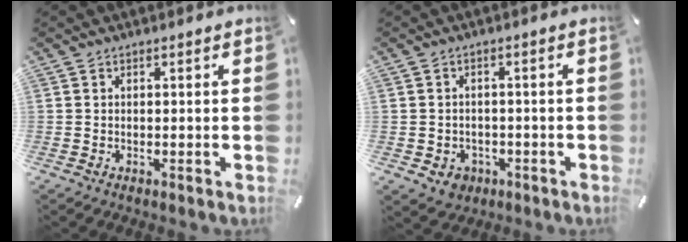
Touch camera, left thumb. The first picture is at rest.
{"total": 4.0, "force": [-1.3, 3.6, 1.2], "torque": [-0.004, 0.004, -0.024]}